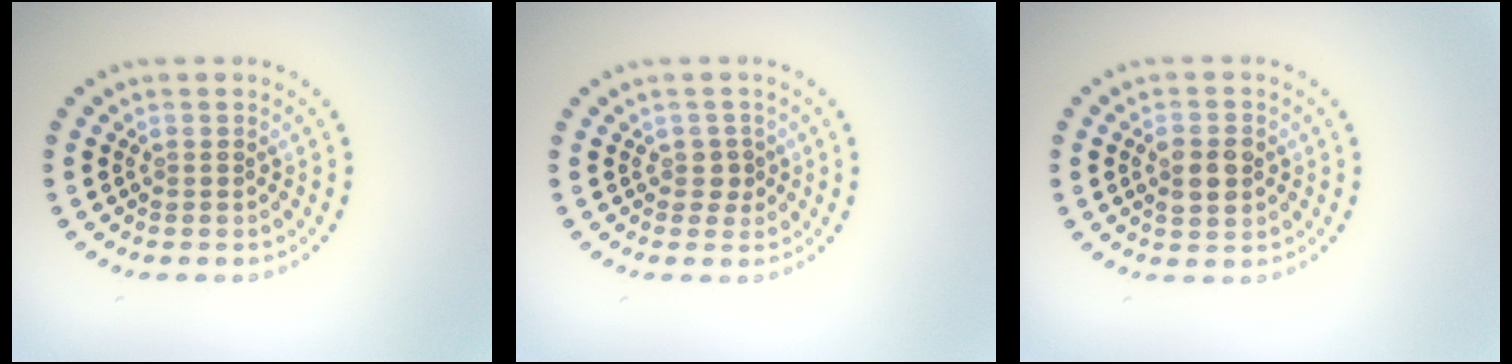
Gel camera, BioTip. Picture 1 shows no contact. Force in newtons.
{"total": 1.2, "press": 1.1, "slide": 0.6}
{"total": 2.8, "press": 2.8, "slide": 0.2}